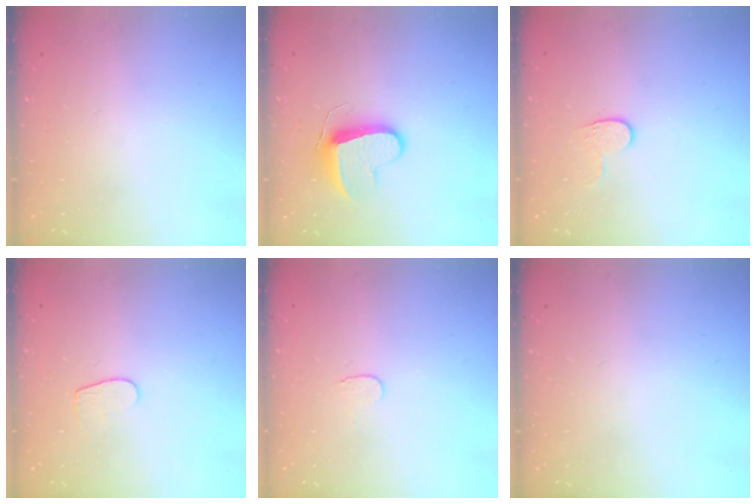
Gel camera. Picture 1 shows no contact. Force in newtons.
{"total": 9.5, "press": 9.5, "slide": 0.1}
{"total": 4.2, "press": 4.2, "slide": 0.5}
{"total": 4.3, "press": 4.2, "slide": 0.3}
{"total": 3.0, "press": 3.0, "slide": 0.3}
{"total": 0.0}